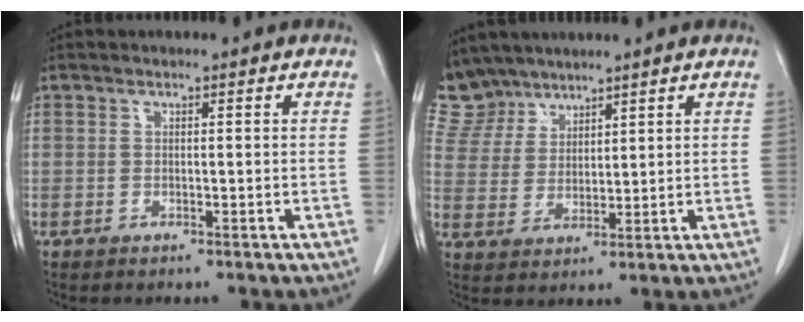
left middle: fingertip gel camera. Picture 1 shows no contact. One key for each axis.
{"total": 7.8, "fx": 7.1, "fy": 3.4, "fz": -0.1, "tx": -0.004, "ty": 0.009, "tz": 0.153}